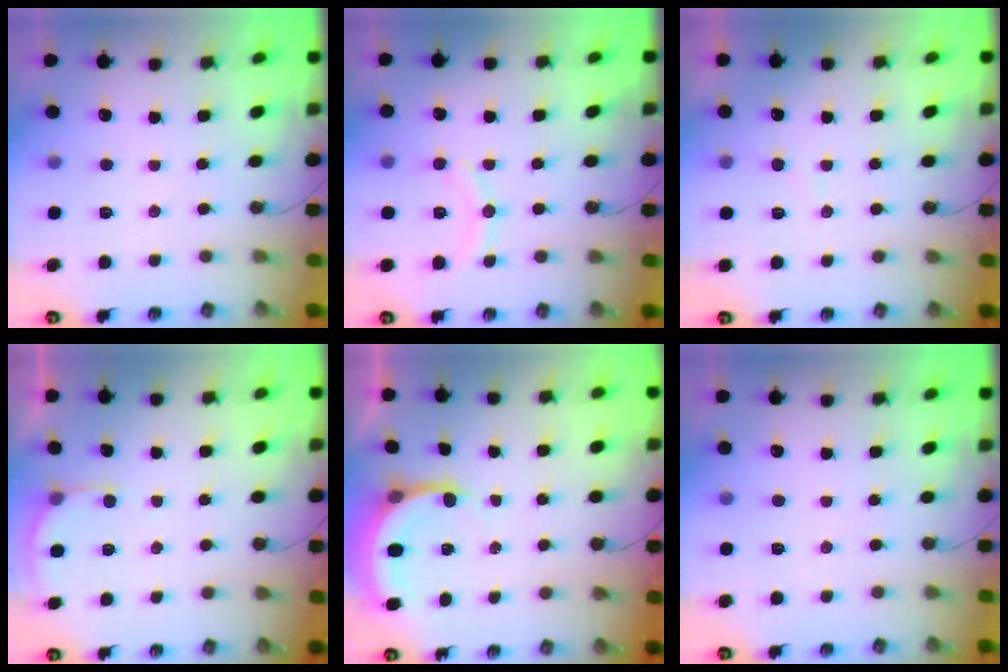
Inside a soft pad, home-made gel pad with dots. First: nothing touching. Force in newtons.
{"total": 9.4, "press": 9.3, "slide": 1.0}
{"total": 5.0, "press": 4.9, "slide": 0.5}
{"total": 4.2, "press": 4.2, "slide": 0.2}
{"total": 7.4, "press": 7.2, "slide": 1.5}
{"total": 0.0}